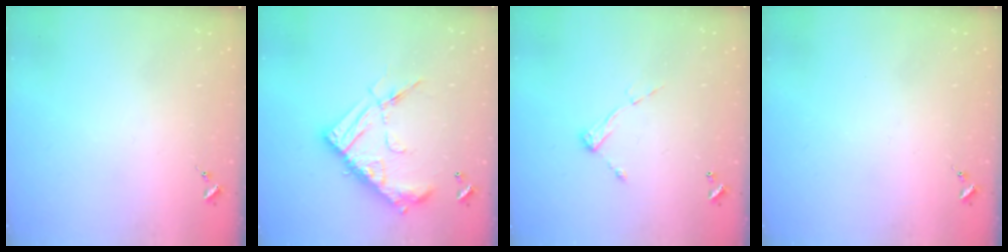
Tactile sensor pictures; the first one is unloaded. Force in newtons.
{"total": 18.6, "press": 18.5, "slide": 1.7}
{"total": 6.5, "press": 6.4, "slide": 0.6}
{"total": 0.0}